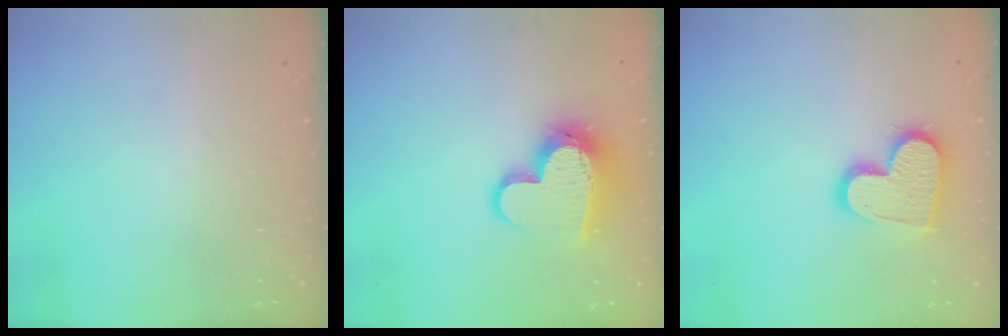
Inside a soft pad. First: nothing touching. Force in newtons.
{"total": 15.5, "press": 15.4, "slide": 1.6}
{"total": 16.2, "press": 16.2, "slide": 1.3}